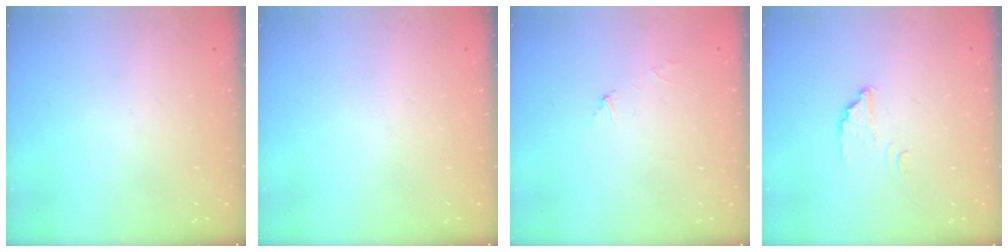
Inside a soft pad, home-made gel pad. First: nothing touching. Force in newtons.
{"total": 0.0}
{"total": 2.9, "press": 2.9, "slide": 0.3}
{"total": 2.7, "press": 2.7, "slide": 0.1}